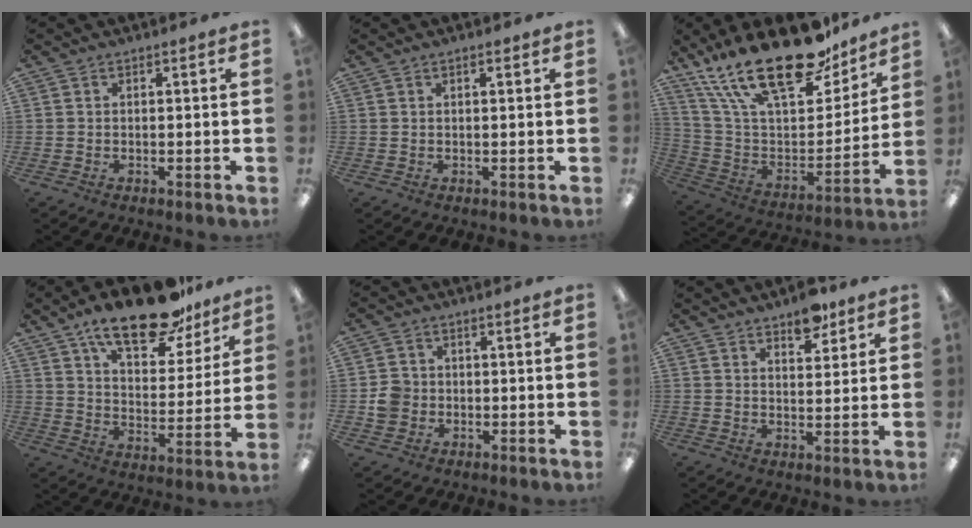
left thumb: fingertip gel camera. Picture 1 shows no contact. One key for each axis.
{"total": 0.8, "fx": 0.5, "fy": 0.2, "fz": 0.6, "tx": -0.012, "ty": 0.002, "tz": 0.009}
{"total": 27.3, "fx": 19.0, "fy": 10.9, "fz": 16.4, "tx": -0.297, "ty": -0.118, "tz": 0.329}
{"total": 19.9, "fx": 14.4, "fy": 7.9, "fz": 11.3, "tx": -0.171, "ty": -0.083, "tz": 0.243}
{"total": 4.7, "fx": -0.6, "fy": 4.4, "fz": 1.5, "tx": -0.020, "ty": 0.008, "tz": -0.009}
{"total": 6.7, "fx": 5.1, "fy": 3.0, "fz": 3.0, "tx": -0.023, "ty": -0.031, "tz": 0.087}